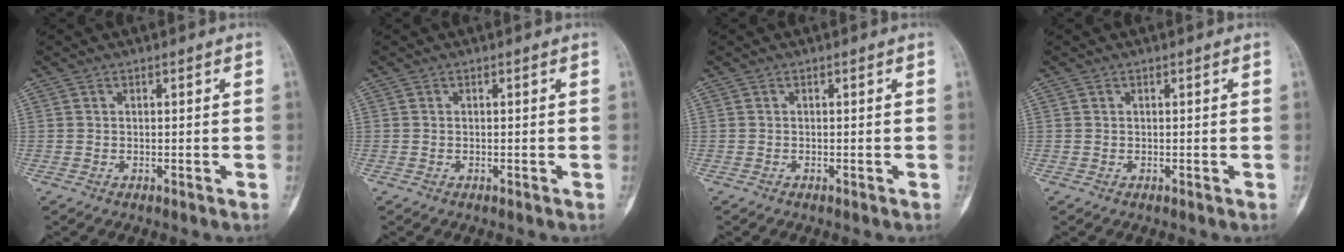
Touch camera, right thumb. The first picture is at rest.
{"total": 0.0}
{"total": 0.0}
{"total": 0.0}